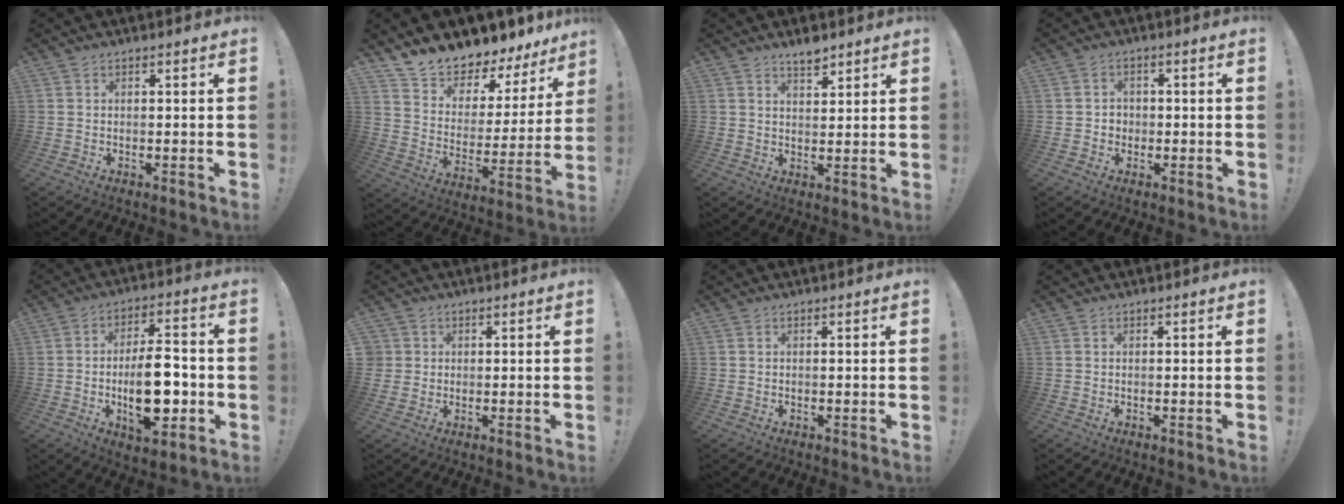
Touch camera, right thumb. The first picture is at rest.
{"total": 9.5, "force": [9.2, 2.3, 0.8], "torque": [-0.032, -0.103, 0.160]}
{"total": 4.5, "force": [3.8, 1.5, 1.9], "torque": [-0.013, -0.027, 0.063]}
{"total": 2.8, "force": [-0.6, 2.5, 1.0], "torque": [-0.015, 0.004, -0.012]}
{"total": 16.7, "force": [-3.5, 7.7, 14.4], "torque": [-0.233, 0.005, -0.059]}
{"total": 2.5, "force": [0.6, 2.4, 0.2], "torque": [-0.007, 0.003, 0.012]}
{"total": 0.0}
{"total": 0.0}